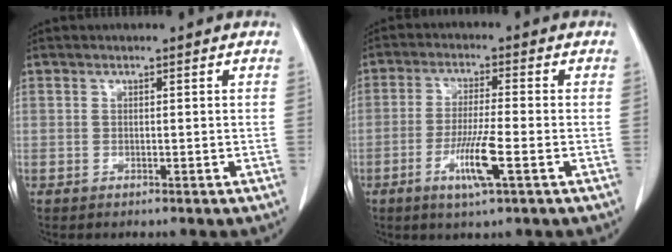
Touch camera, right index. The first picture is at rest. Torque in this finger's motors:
{"motor_torque": [1.00, -0.27, 0.38, 0.08]}